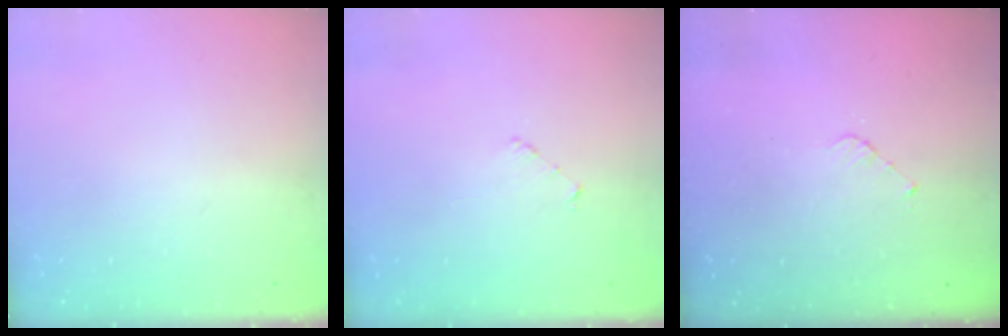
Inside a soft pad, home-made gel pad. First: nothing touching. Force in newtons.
{"total": 2.9, "press": 2.9, "slide": 0.2}
{"total": 3.0, "press": 3.0, "slide": 0.2}